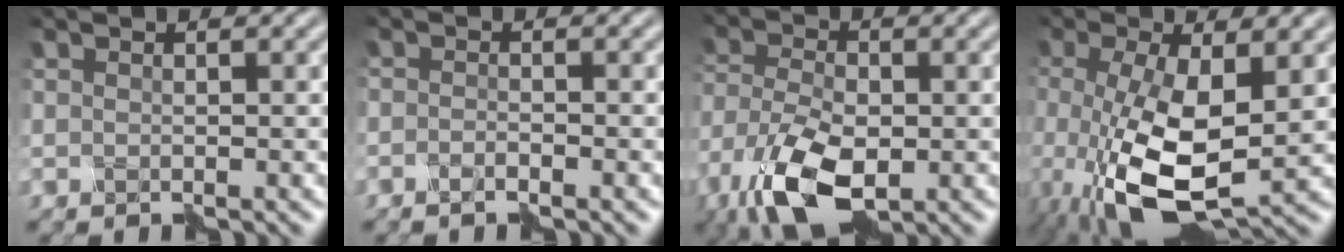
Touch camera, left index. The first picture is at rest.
{"total": 1.6, "force": [-1.4, 0.0, 0.7], "torque": [-0.011, -0.001, -0.028]}
{"total": 8.9, "force": [-4.7, 4.3, 6.2], "torque": [-0.152, -0.011, -0.095]}
{"total": 9.8, "force": [-2.3, 3.9, 8.7], "torque": [-0.182, -0.022, -0.032]}